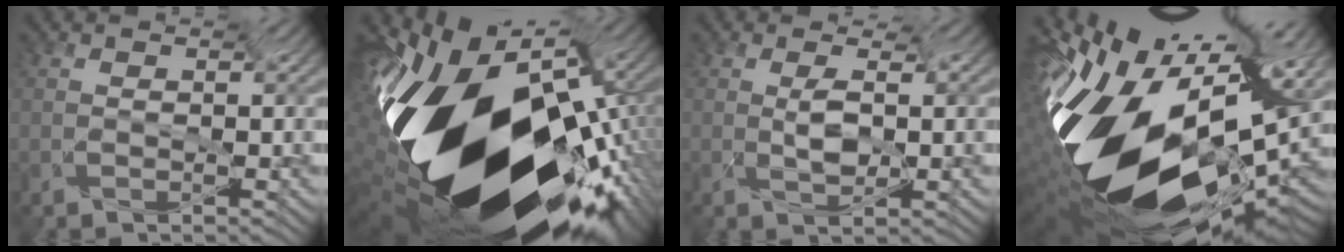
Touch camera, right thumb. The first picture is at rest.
{"total": 18.6, "force": [-7.2, 10.4, 13.6], "torque": [-0.253, -0.089, -0.098]}
{"total": 1.9, "force": [-1.4, 0.2, 1.3], "torque": [-0.031, -0.003, -0.026]}
{"total": 15.5, "force": [-3.9, 6.6, 13.5], "torque": [-0.264, -0.085, -0.050]}